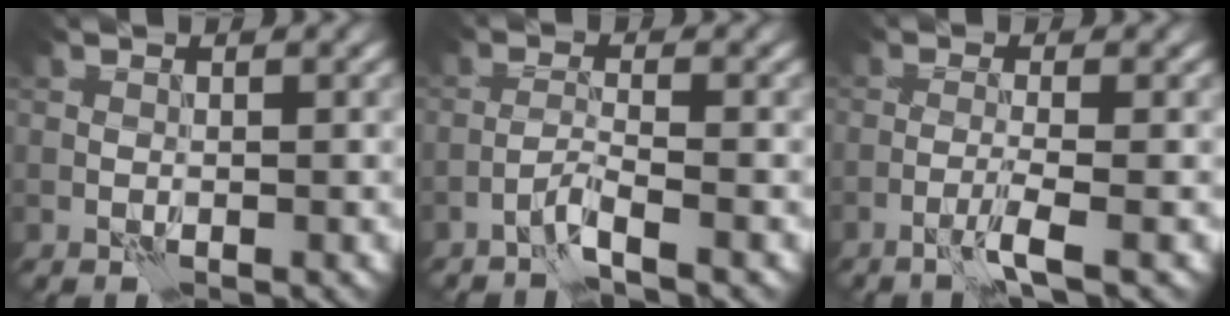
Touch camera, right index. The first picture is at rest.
{"total": 2.4, "force": [-1.7, 0.1, 1.7], "torque": [-0.032, 0.006, -0.042]}
{"total": 2.6, "force": [-1.4, 0.1, 2.2], "torque": [-0.039, 0.005, -0.040]}